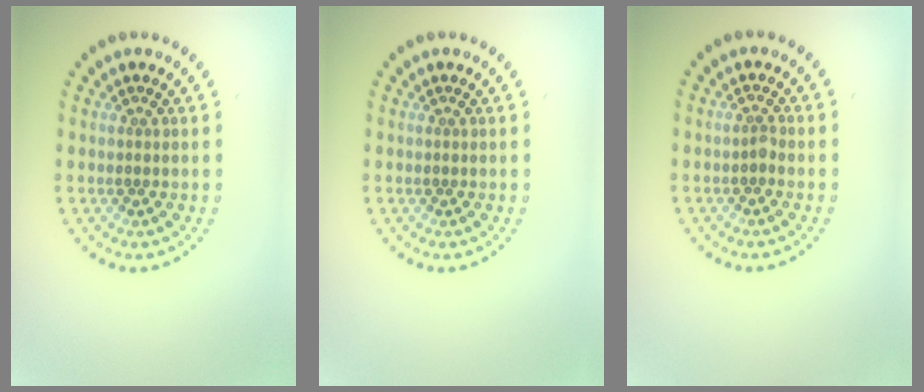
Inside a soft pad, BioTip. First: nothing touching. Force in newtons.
{"total": 0.0}
{"total": 0.6, "press": 0.5, "slide": 0.4}